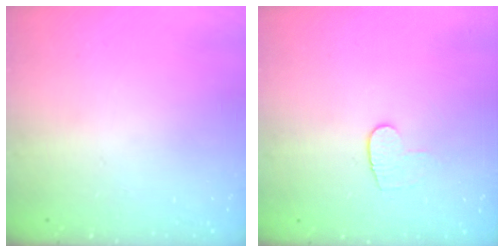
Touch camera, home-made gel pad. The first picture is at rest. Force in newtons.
{"total": 6.6, "press": 6.6, "slide": 0.6}